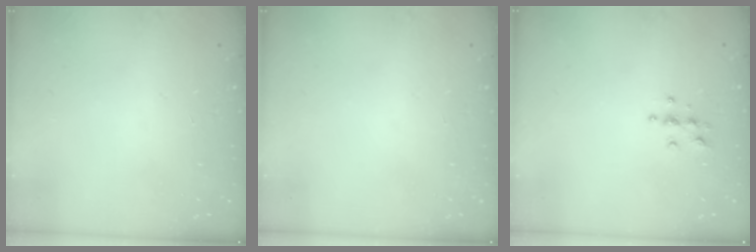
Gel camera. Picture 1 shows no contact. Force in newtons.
{"total": 0.0}
{"total": 3.9, "press": 3.8, "slide": 0.4}